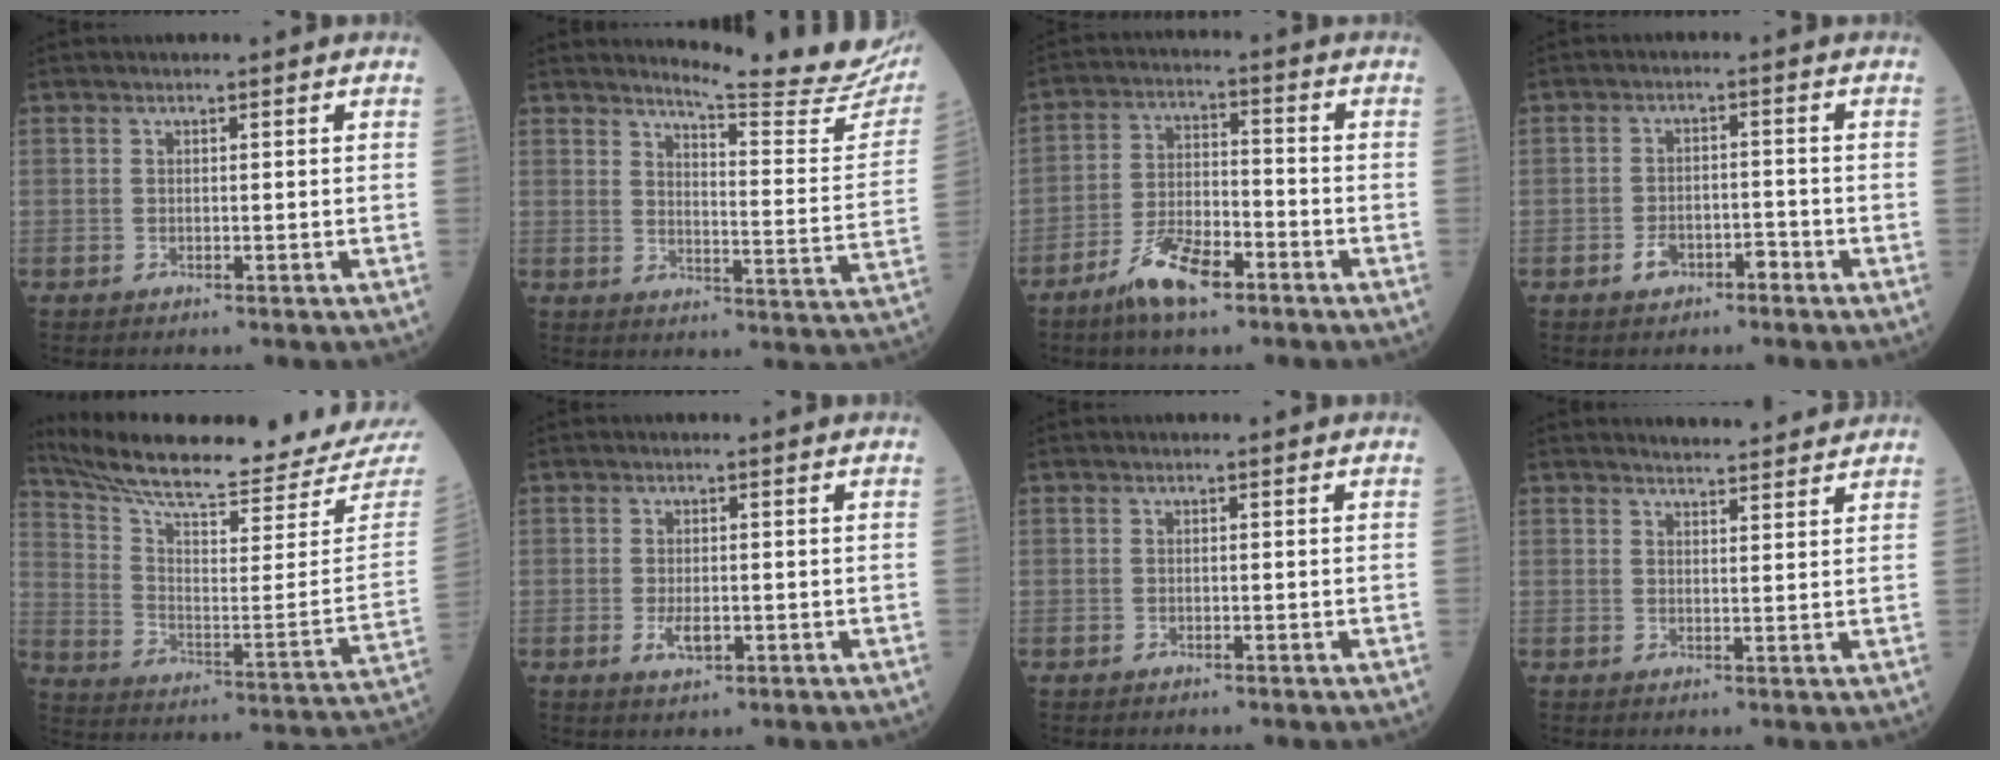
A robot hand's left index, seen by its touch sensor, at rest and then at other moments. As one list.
[{"total": 17.1, "force": [16.3, -0.1, 5.4], "torque": [-0.073, -0.111, 0.182]}, {"total": 8.4, "force": [-5.5, 2.5, 5.8], "torque": [-0.118, -0.005, -0.104]}, {"total": 3.3, "force": [-2.2, 1.8, 1.7], "torque": [-0.029, 0.005, -0.034]}, {"total": 24.0, "force": [22.6, 0.5, 8.0], "torque": [-0.146, -0.097, 0.314]}, {"total": 2.6, "force": [-0.7, 1.1, 2.2], "torque": [-0.048, -0.003, -0.007]}, {"total": 0.0}, {"total": 6.4, "force": [6.2, 0.7, 1.4], "torque": [-0.023, 0.010, 0.073]}]